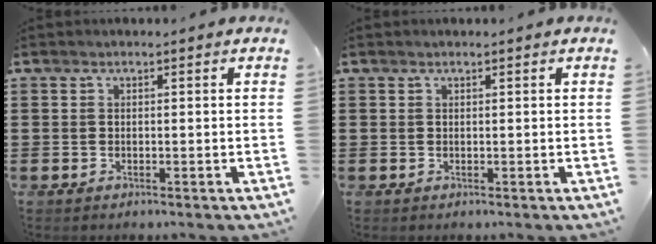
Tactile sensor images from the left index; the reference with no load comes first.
{"total": 0.0}